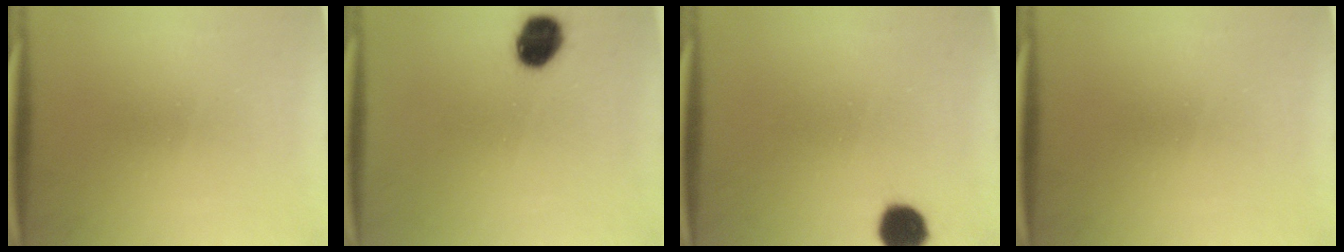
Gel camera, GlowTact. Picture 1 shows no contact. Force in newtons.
{"total": 8.6}
{"total": 6.4}
{"total": 0.0}